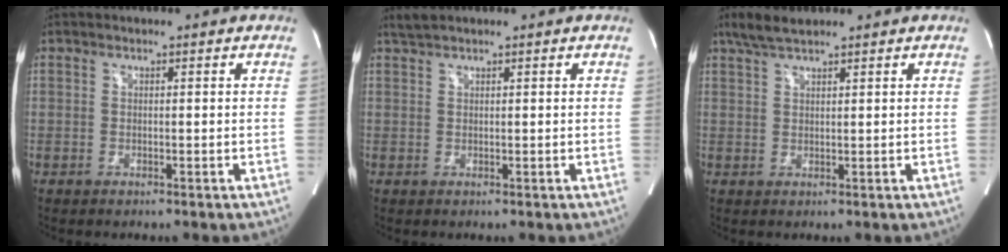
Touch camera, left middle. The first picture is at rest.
{"total": 1.5, "force": [1.4, 0.1, 0.6], "torque": [-0.016, 0.014, 0.033]}
{"total": 4.0, "force": [3.2, 0.7, 2.2], "torque": [-0.053, 0.015, 0.066]}